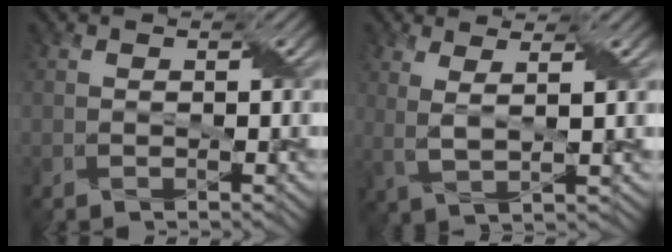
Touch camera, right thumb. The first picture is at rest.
{"total": 3.7, "force": [1.8, 0.7, 3.2], "torque": [-0.071, 0.000, 0.041]}